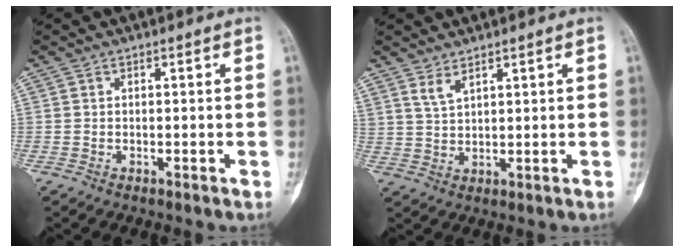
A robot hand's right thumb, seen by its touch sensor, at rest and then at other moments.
{"total": 2.8, "force": [2.2, 1.0, 1.5], "torque": [-0.017, -0.014, 0.049]}